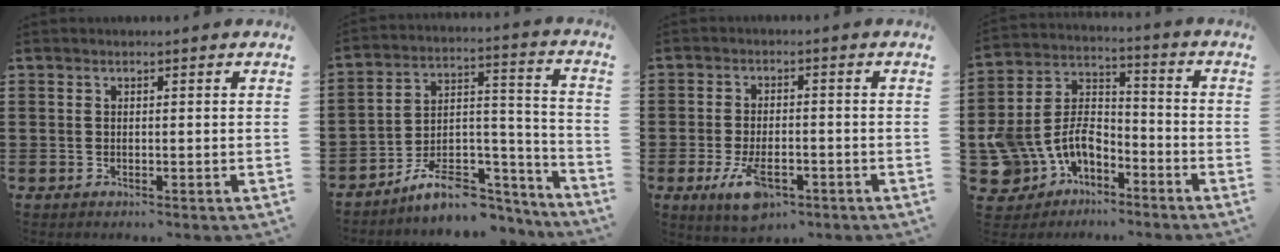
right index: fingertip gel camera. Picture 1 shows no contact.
{"total": 8.7, "force": [-7.1, 3.7, 3.6], "torque": [-0.052, 0.024, -0.126]}
{"total": 6.5, "force": [-2.9, 2.9, 5.0], "torque": [-0.112, -0.008, -0.055]}
{"total": 8.3, "force": [-4.4, 5.9, 3.9], "torque": [-0.129, -0.002, -0.093]}